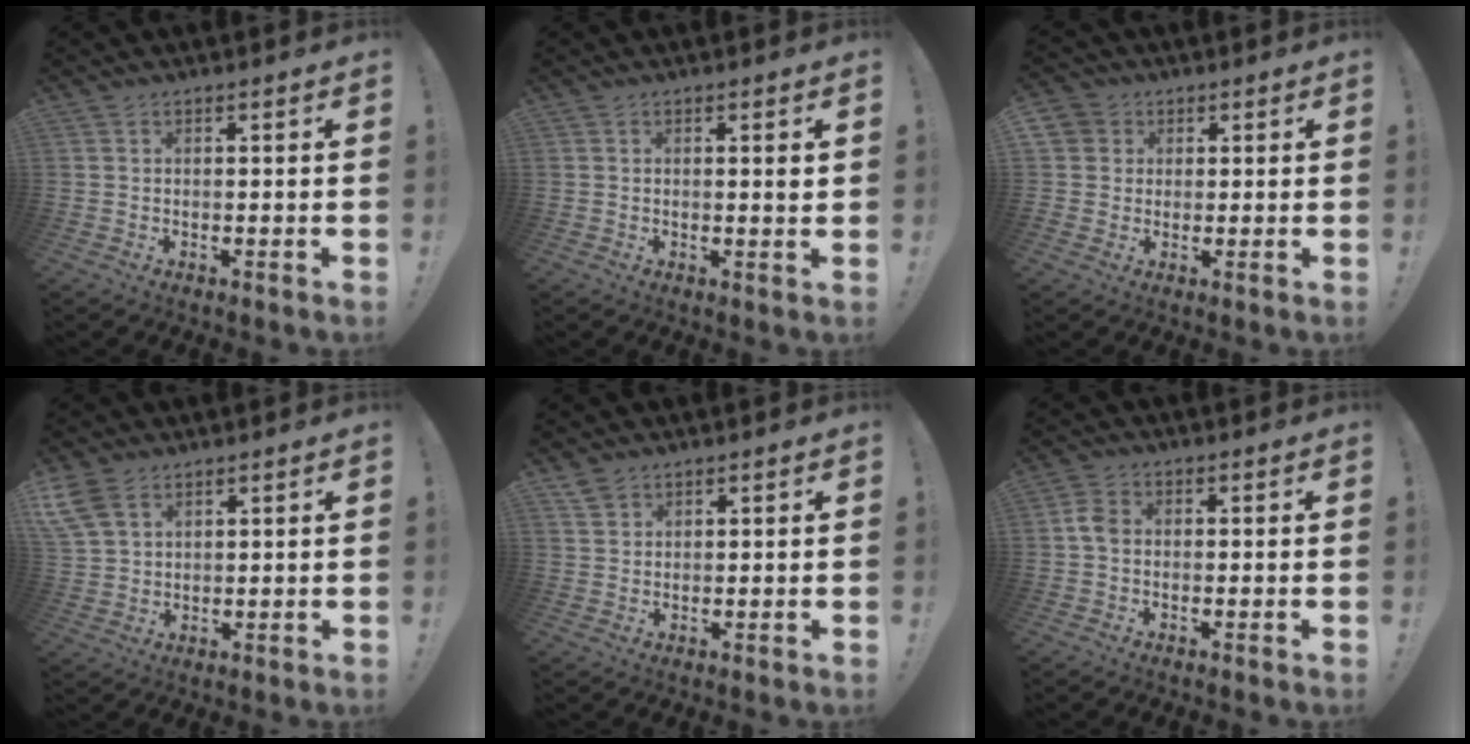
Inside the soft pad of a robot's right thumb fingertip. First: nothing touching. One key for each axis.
{"total": 1.9, "fx": 0.9, "fy": -0.1, "fz": 1.7, "tx": -0.018, "ty": -0.006, "tz": 0.010}
{"total": 4.7, "fx": 1.3, "fy": 4.4, "fz": 1.1, "tx": -0.020, "ty": -0.003, "tz": 0.026}
{"total": 7.7, "fx": 4.3, "fy": 4.9, "fz": 4.0, "tx": -0.086, "ty": -0.013, "tz": 0.086}
{"total": 2.6, "fx": 2.1, "fy": 1.2, "fz": 0.7, "tx": -0.001, "ty": -0.017, "tz": 0.039}
{"total": 4.4, "fx": -0.3, "fy": 3.1, "fz": 3.1, "tx": -0.056, "ty": 0.009, "tz": -0.004}